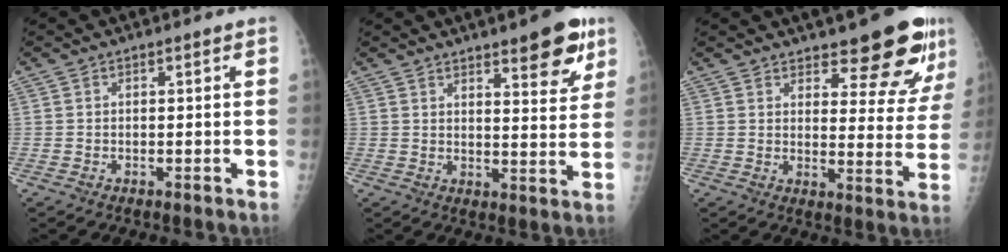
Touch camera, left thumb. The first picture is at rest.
{"total": 10.4, "force": [6.3, 2.8, 7.8], "torque": [-0.078, -0.033, 0.083]}
{"total": 13.3, "force": [9.7, 4.1, 8.2], "torque": [-0.065, -0.067, 0.123]}